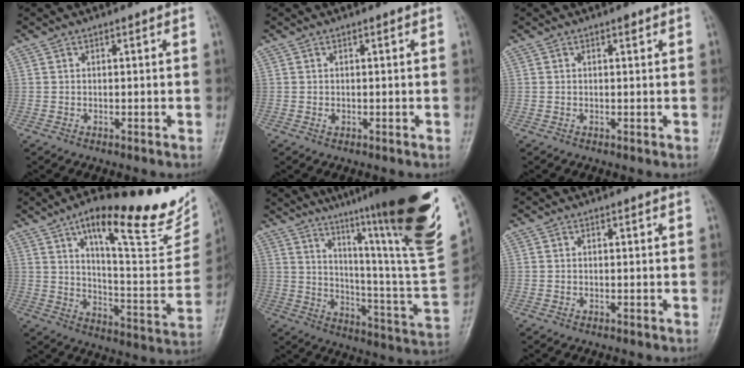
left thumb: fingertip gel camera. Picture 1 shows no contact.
{"total": 0.7, "force": [0.1, 0.4, 0.6], "torque": [-0.008, -0.001, 0.004]}
{"total": 0.8, "force": [0.5, 0.3, 0.6], "torque": [-0.009, -0.002, 0.007]}
{"total": 25.3, "force": [16.5, 6.9, 17.8], "torque": [-0.213, -0.067, 0.246]}
{"total": 33.5, "force": [21.8, 3.3, 25.2], "torque": [-0.303, -0.113, 0.315]}
{"total": 0.0}